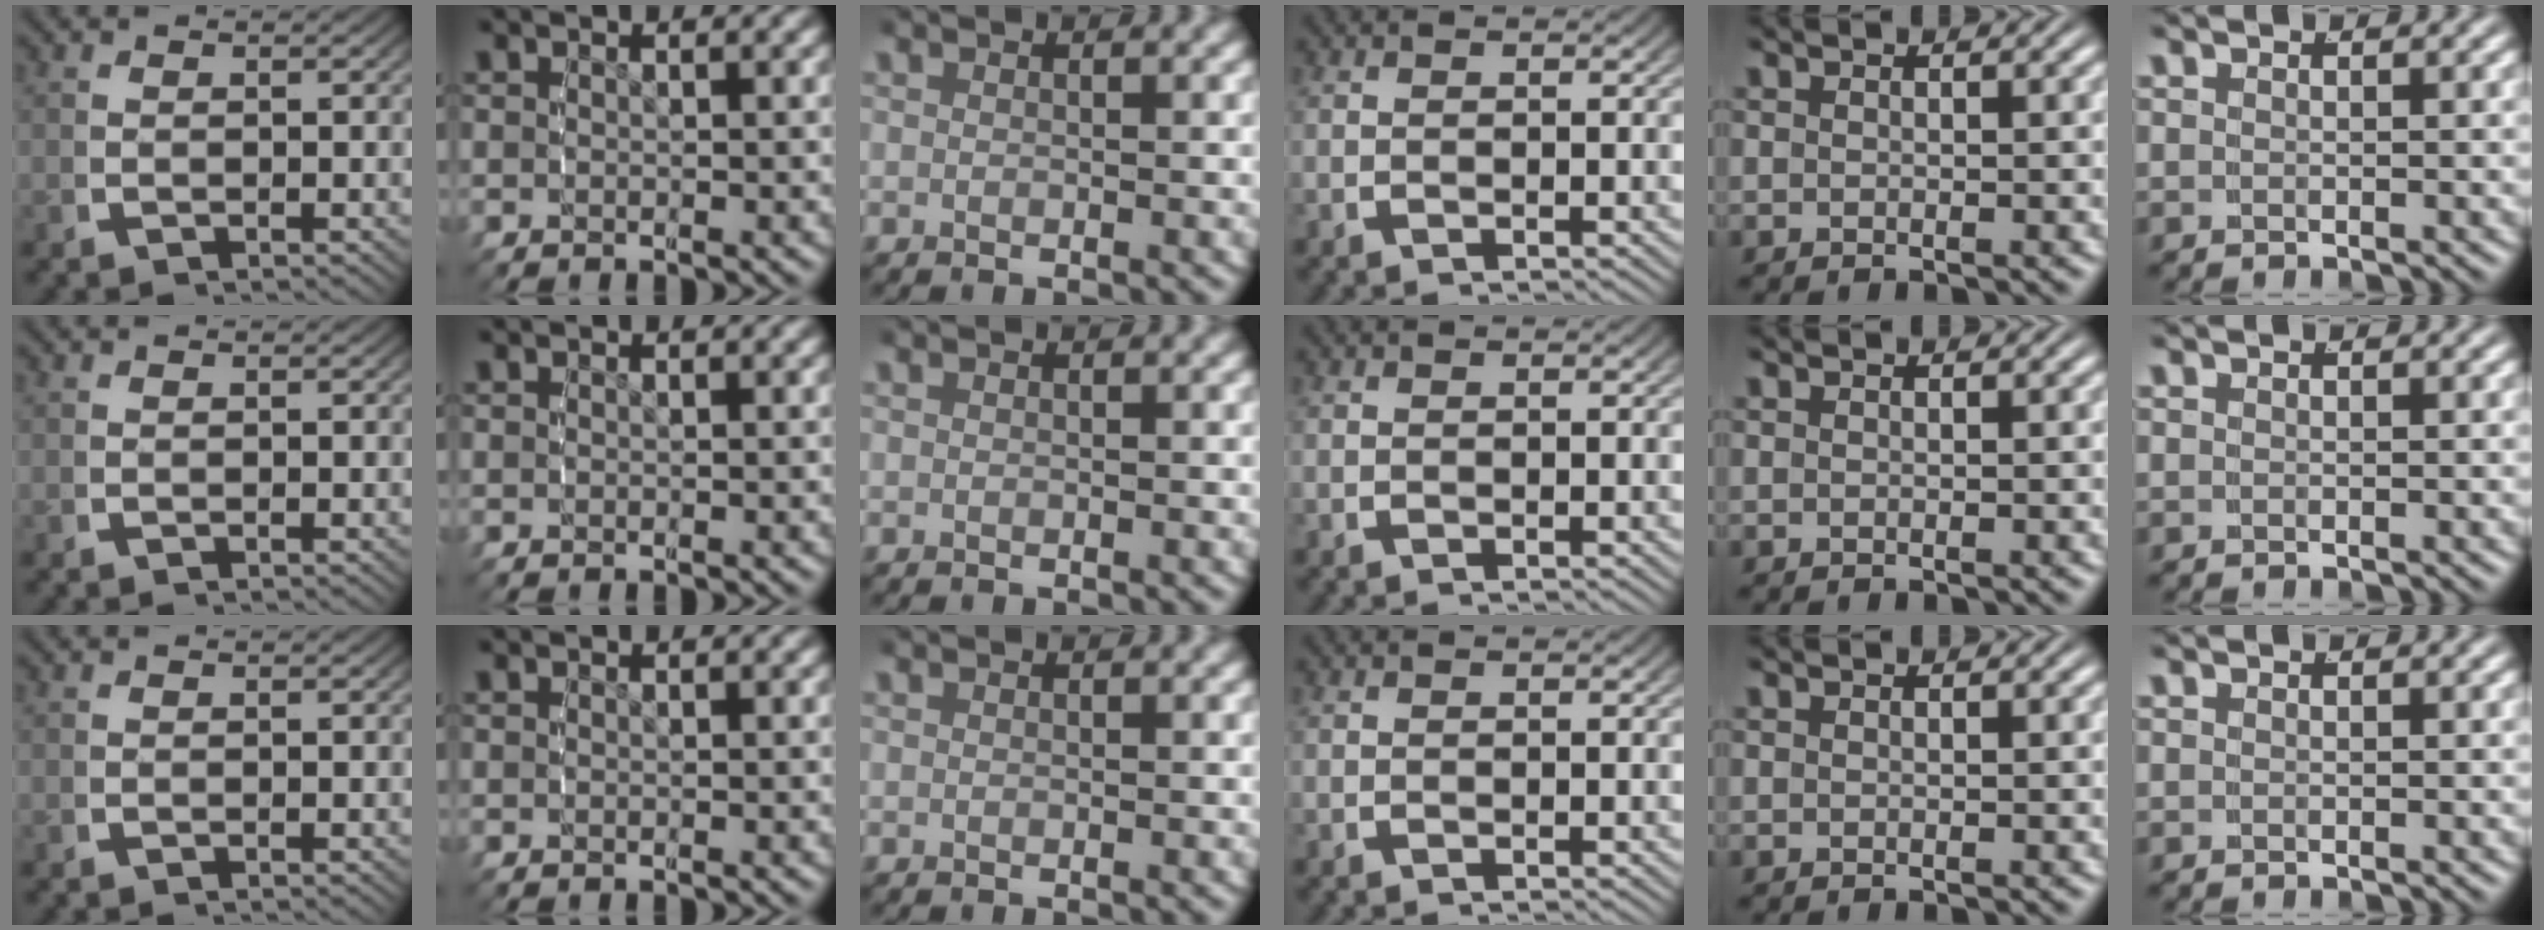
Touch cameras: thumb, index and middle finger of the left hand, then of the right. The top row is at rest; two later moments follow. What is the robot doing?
{"motion": "reach", "object": "paper"}